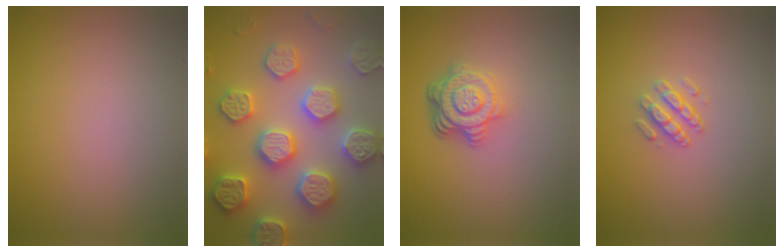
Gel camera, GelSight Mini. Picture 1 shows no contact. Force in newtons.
{"total": 7.9, "press": 7.7, "slide": 1.7}
{"total": 4.7, "press": 3.4, "slide": 3.3}
{"total": 1.8, "press": 1.3, "slide": 1.2}